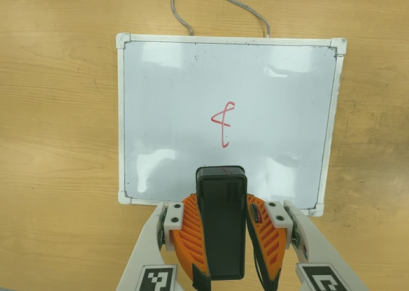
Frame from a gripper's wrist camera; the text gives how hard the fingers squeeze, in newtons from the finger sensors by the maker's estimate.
{"total": 7.1, "left": 5.9, "right": 8.2}